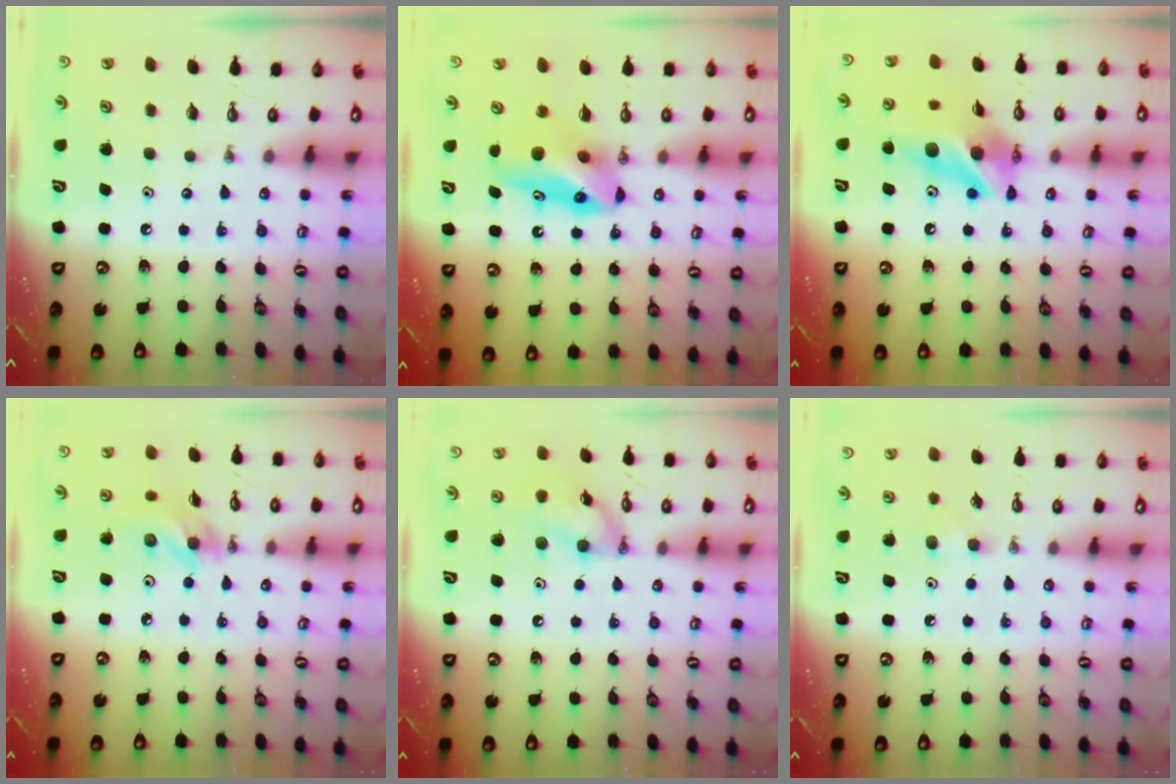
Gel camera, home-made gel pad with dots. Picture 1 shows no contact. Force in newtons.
{"total": 10.0, "press": 9.1, "slide": 4.2}
{"total": 13.0, "press": 12.9, "slide": 1.3}
{"total": 11.4, "press": 11.2, "slide": 2.3}
{"total": 11.5, "press": 11.4, "slide": 0.9}
{"total": 4.9, "press": 4.8, "slide": 1.2}